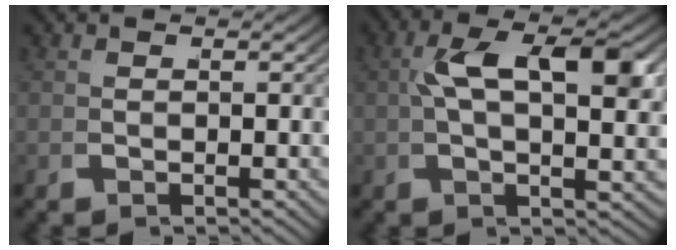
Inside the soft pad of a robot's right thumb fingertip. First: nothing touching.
{"total": 7.9, "force": [2.0, 2.6, 7.2], "torque": [-0.121, 0.003, 0.036]}